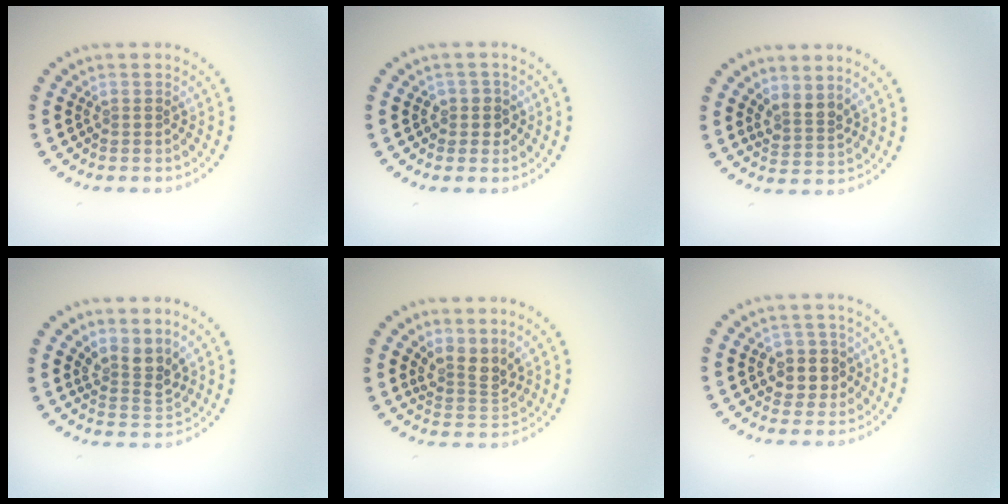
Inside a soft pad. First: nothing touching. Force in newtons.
{"total": 1.7, "press": 1.5, "slide": 0.9}
{"total": 2.2, "press": 1.6, "slide": 1.4}
{"total": 2.8, "press": 1.9, "slide": 2.0}
{"total": 2.9, "press": 2.1, "slide": 2.0}
{"total": 3.0, "press": 2.8, "slide": 1.1}